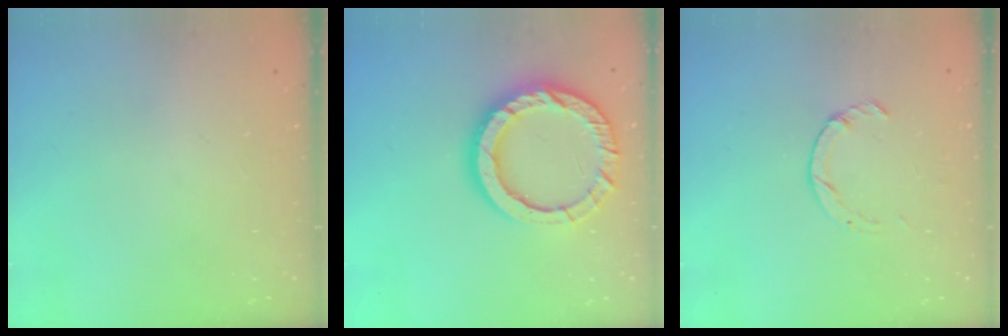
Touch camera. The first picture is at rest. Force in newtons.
{"total": 14.6, "press": 14.5, "slide": 1.3}
{"total": 1.0, "press": 1.0, "slide": 0.3}